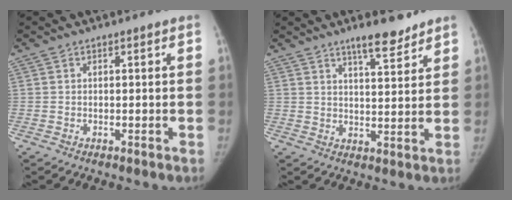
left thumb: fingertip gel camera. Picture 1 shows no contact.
{"total": 7.0, "force": [5.5, 1.6, 4.1], "torque": [-0.048, -0.040, 0.084]}